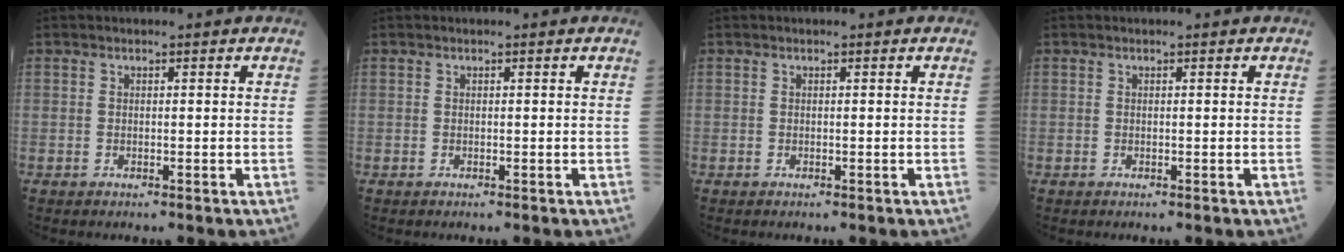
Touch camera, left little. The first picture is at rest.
{"total": 0.0}
{"total": 0.0}
{"total": 0.0}